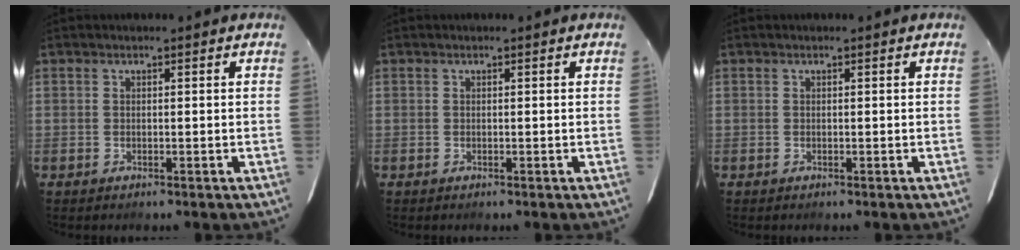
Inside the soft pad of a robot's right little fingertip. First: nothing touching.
{"total": 0.0}
{"total": 0.0}